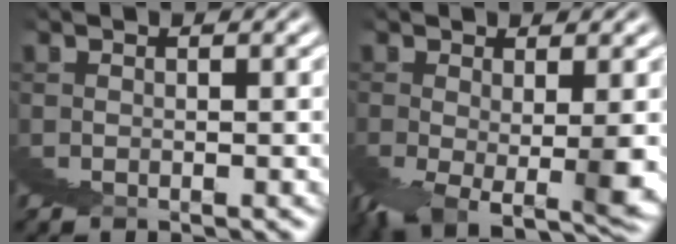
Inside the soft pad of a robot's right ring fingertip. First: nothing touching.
{"total": 3.5, "force": [-0.4, -2.2, 2.8], "torque": [-0.005, 0.006, -0.006]}